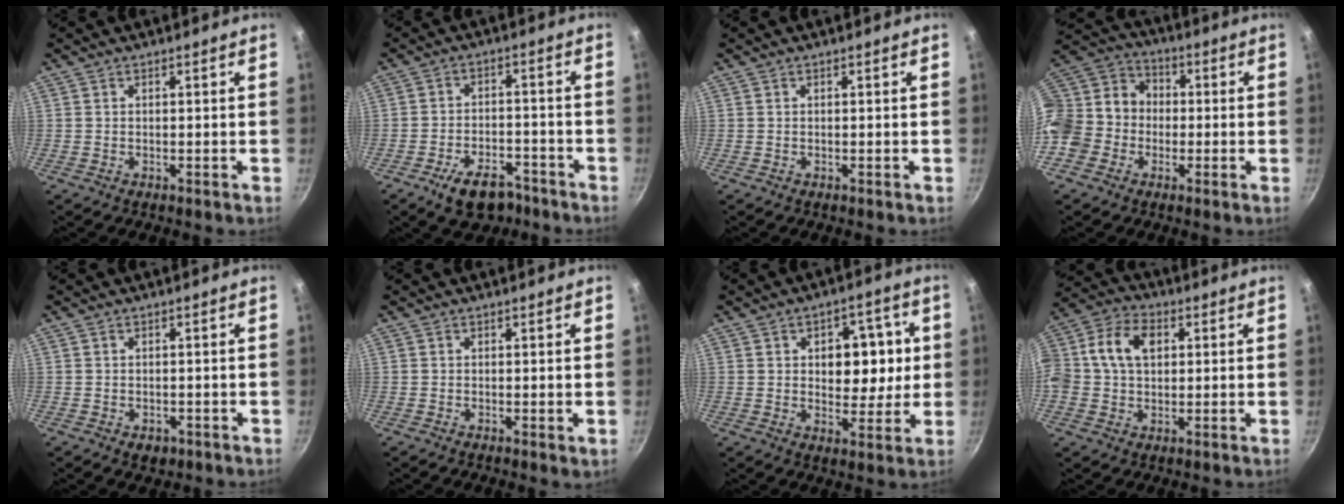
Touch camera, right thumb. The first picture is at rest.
{"total": 9.3, "force": [-5.9, 5.0, 5.0], "torque": [-0.058, 0.040, -0.091]}
{"total": 0.0}
{"total": 15.2, "force": [-3.3, 13.1, 7.0], "torque": [-0.111, 0.051, -0.077]}
{"total": 2.4, "force": [-1.0, 1.8, 1.2], "torque": [-0.014, 0.004, -0.004]}
{"total": 0.7, "force": [0.1, 0.3, 0.6], "torque": [-0.010, -0.003, -0.001]}
{"total": 11.4, "force": [1.6, 7.8, 8.2], "torque": [-0.063, -0.002, 0.022]}
{"total": 14.0, "force": [2.5, 10.1, 9.3], "torque": [-0.171, 0.028, 0.028]}